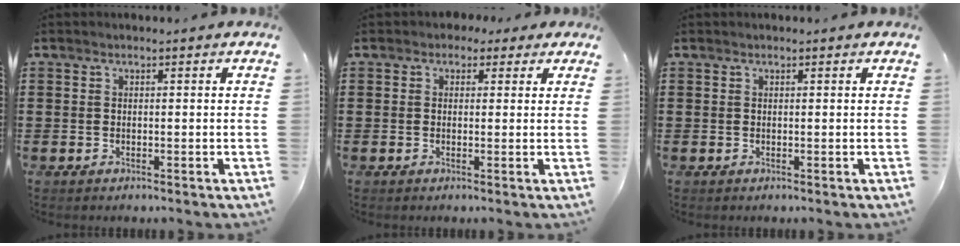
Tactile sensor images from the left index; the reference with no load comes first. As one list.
[{"total": 1.7, "force": [0.7, 1.4, 0.4], "torque": [-0.008, 0.006, 0.011]}, {"total": 0.0}]